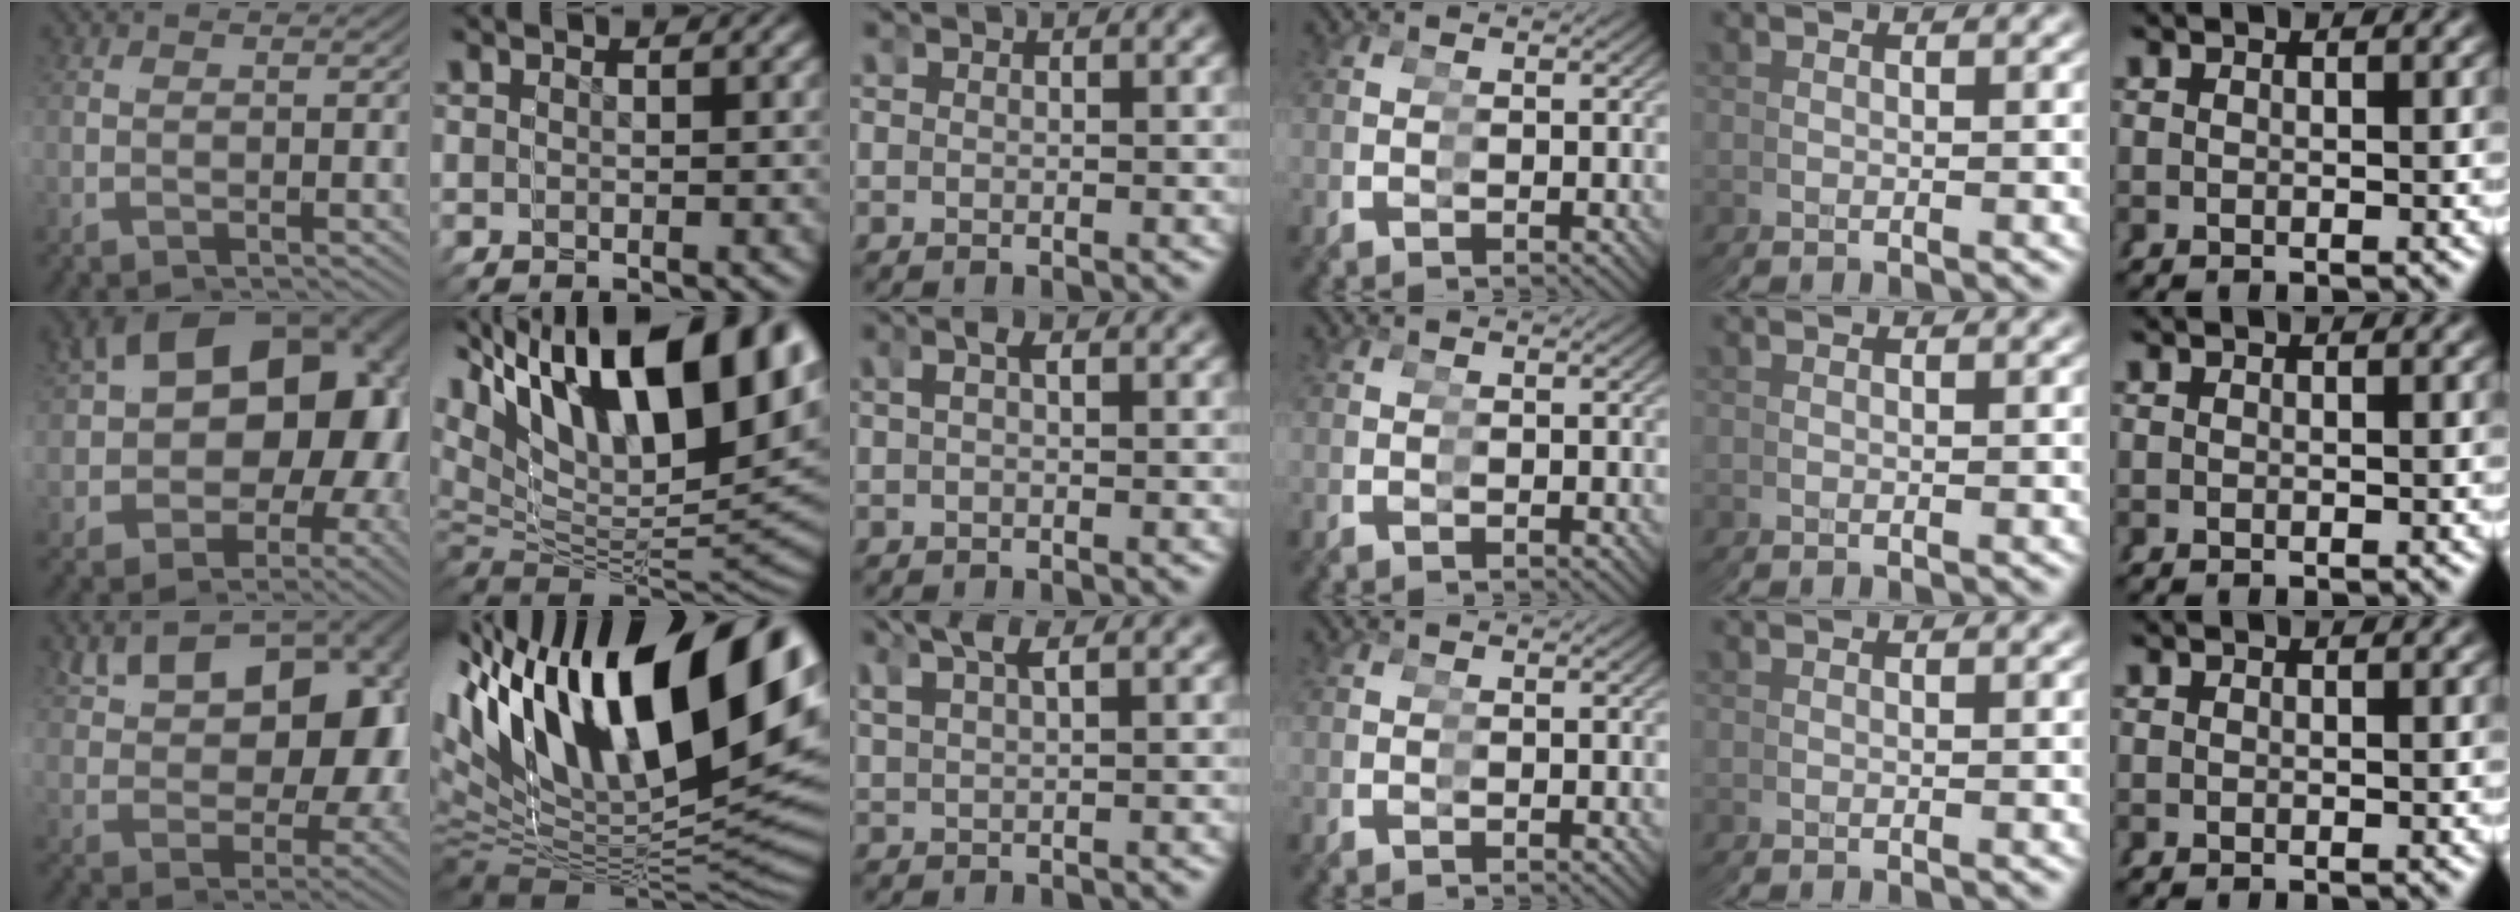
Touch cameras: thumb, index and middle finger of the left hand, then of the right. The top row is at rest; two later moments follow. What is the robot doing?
{"motion": "grasp_and_lifting", "object": "pipette"}